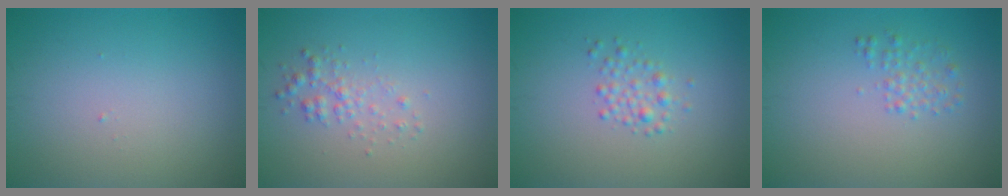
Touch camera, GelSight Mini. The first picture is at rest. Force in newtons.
{"total": 1.6, "press": 1.6, "slide": 0.0}
{"total": 1.6, "press": 1.6, "slide": 0.0}
{"total": 1.5, "press": 1.5, "slide": 0.1}